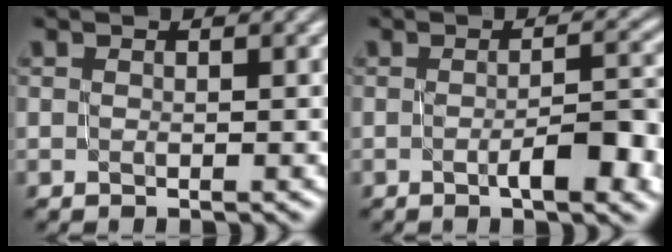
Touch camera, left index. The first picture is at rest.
{"total": 5.7, "force": [-1.5, 1.4, 5.3], "torque": [-0.076, 0.005, -0.020]}